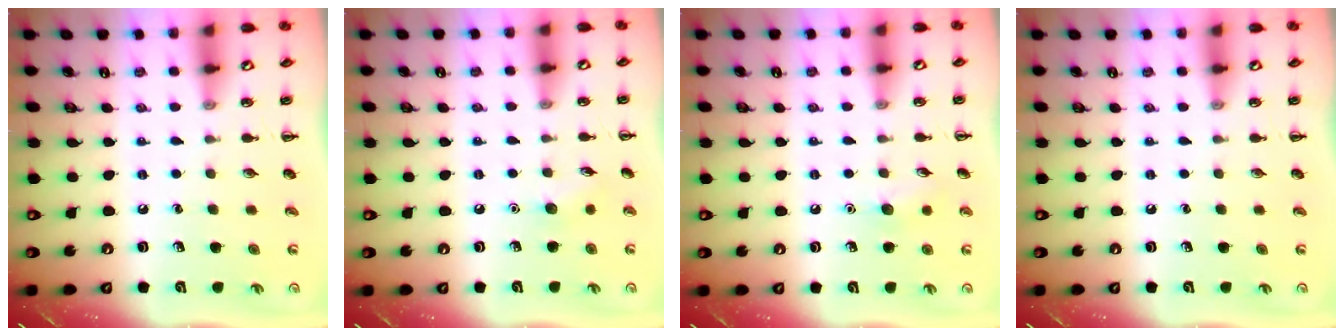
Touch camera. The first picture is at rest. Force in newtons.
{"total": 5.2, "press": 5.1, "slide": 1.3}
{"total": 6.7, "press": 6.4, "slide": 1.9}
{"total": 0.0}